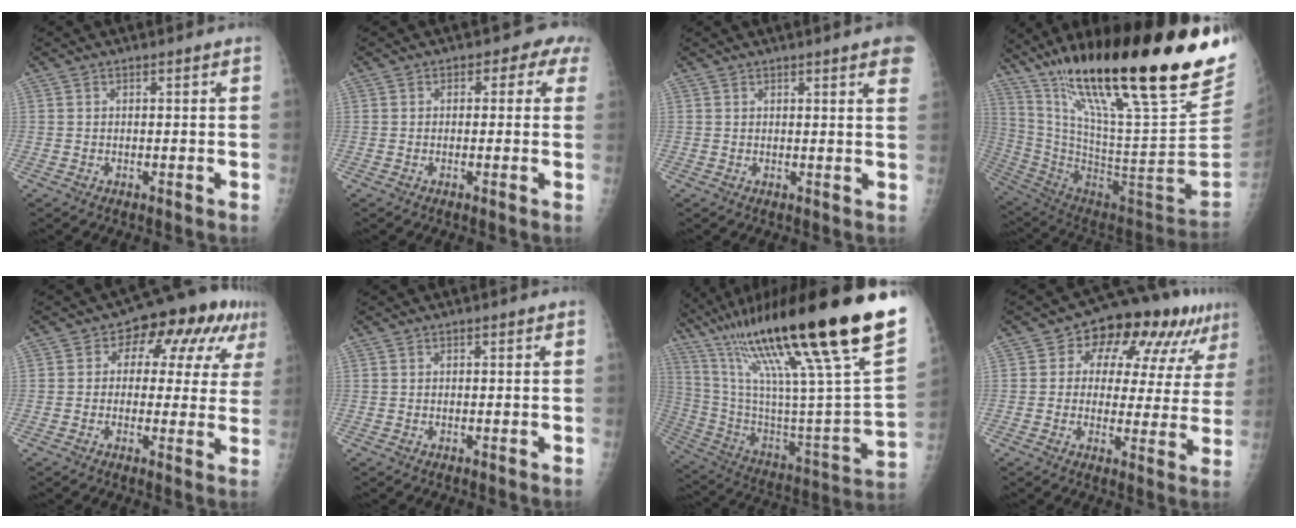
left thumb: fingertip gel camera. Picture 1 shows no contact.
{"total": 3.2, "force": [1.1, 2.3, 1.9], "torque": [0.014, 0.005, -0.003]}
{"total": 6.1, "force": [3.9, 0.6, 4.6], "torque": [-0.045, -0.004, 0.035]}
{"total": 38.8, "force": [21.4, 7.5, 31.5], "torque": [-0.429, -0.044, 0.375]}
{"total": 12.6, "force": [4.2, 7.6, 9.1], "torque": [-0.061, 0.021, 0.045]}
{"total": 0.0}
{"total": 41.3, "force": [25.2, 5.3, 32.3], "torque": [-0.441, -0.068, 0.417]}
{"total": 15.2, "force": [6.8, 8.8, 10.4], "torque": [-0.089, 0.012, 0.090]}